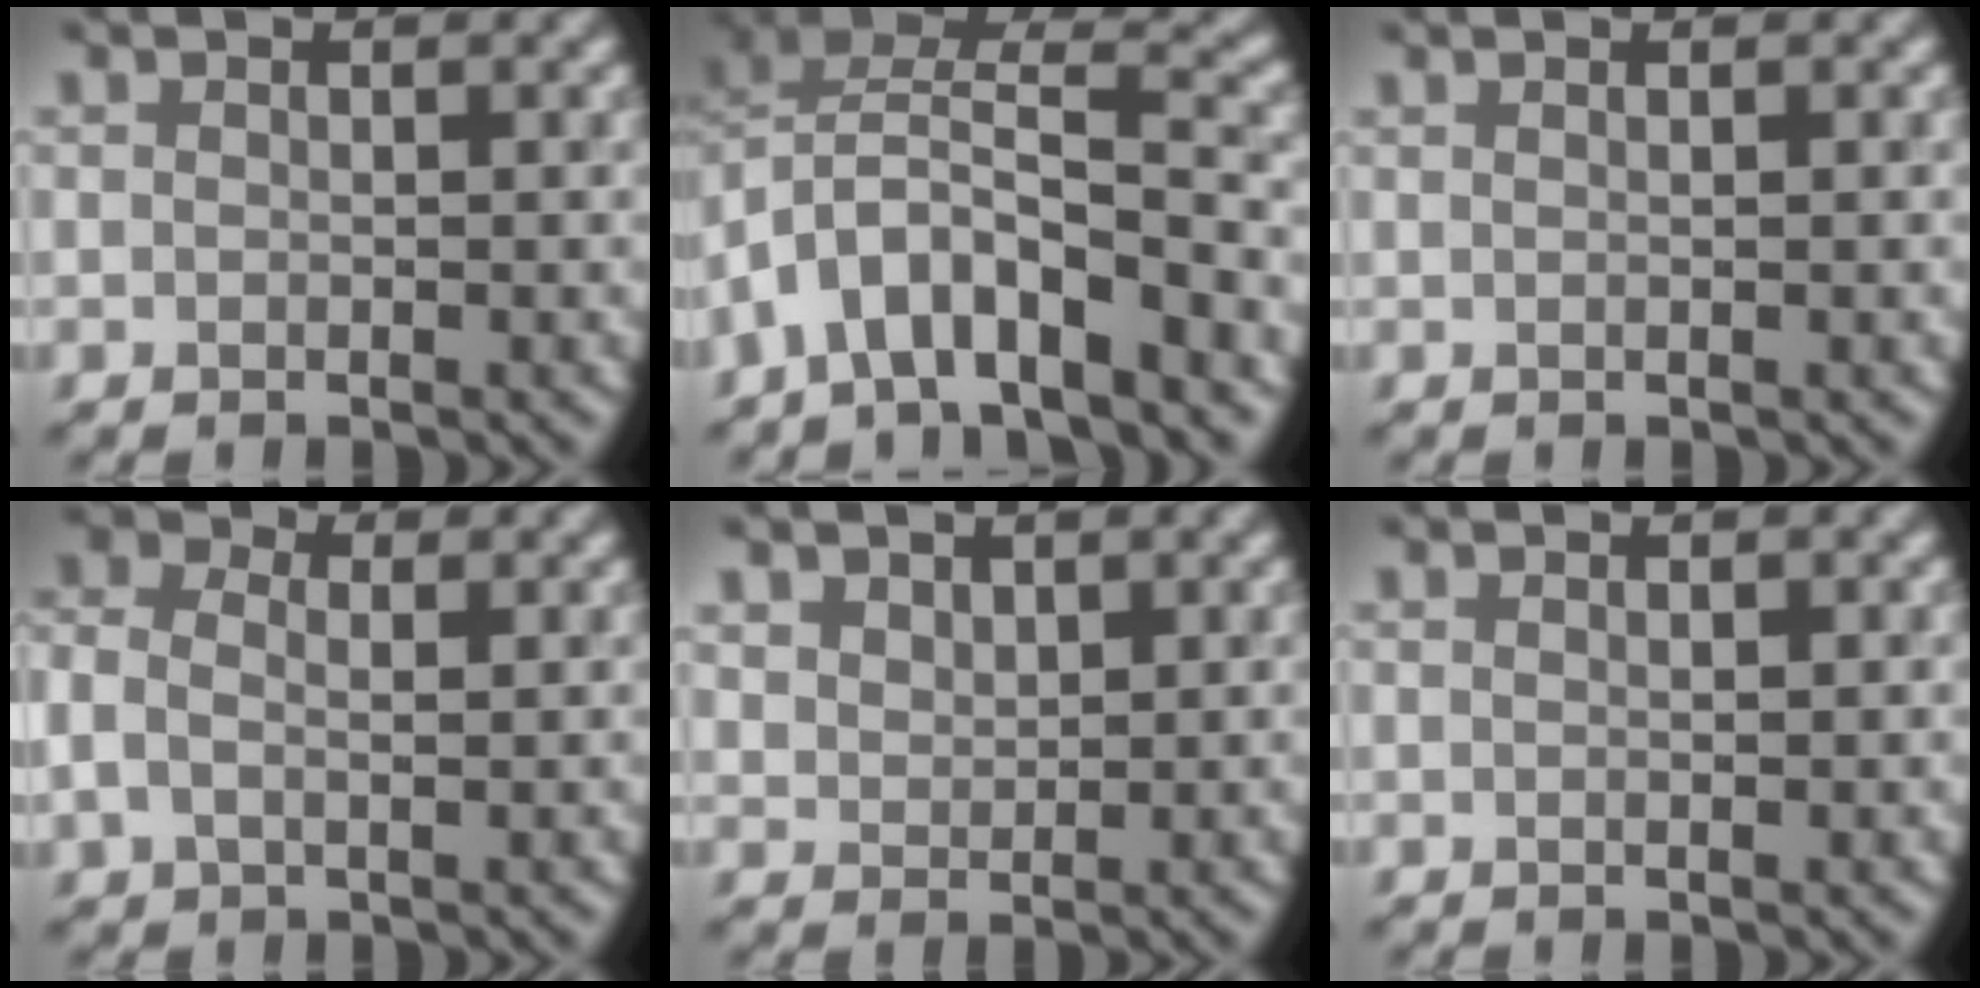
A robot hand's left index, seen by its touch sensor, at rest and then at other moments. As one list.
[{"total": 7.2, "force": [-3.9, 3.2, 5.1], "torque": [-0.077, 0.012, -0.076]}, {"total": 1.3, "force": [0.3, 0.7, 1.0], "torque": [0.002, -0.004, -0.010]}, {"total": 4.1, "force": [0.2, 3.0, 2.8], "torque": [-0.078, 0.011, 0.001]}, {"total": 1.7, "force": [1.3, 1.1, 0.3], "torque": [-0.010, 0.002, 0.027]}, {"total": 0.9, "force": [0.2, 0.3, 0.9], "torque": [-0.004, -0.003, 0.001]}]